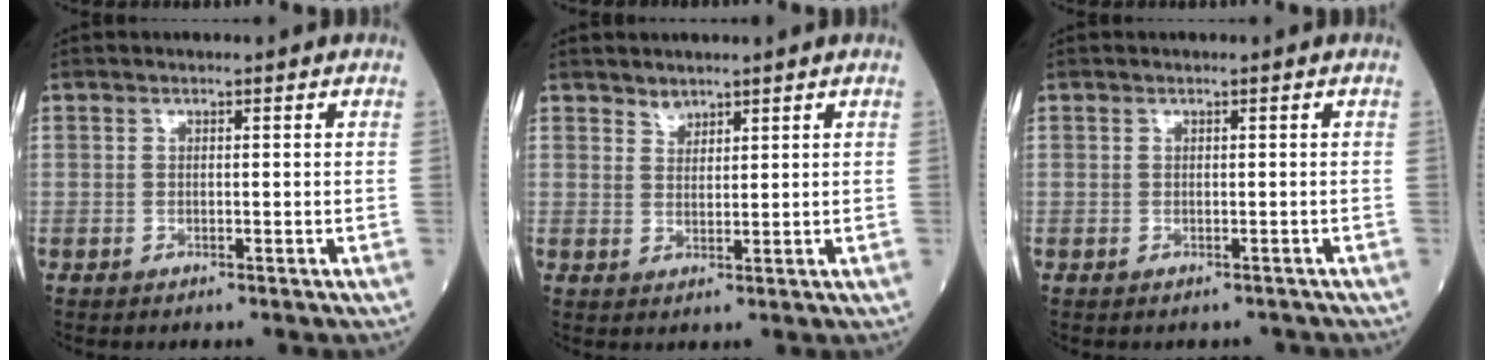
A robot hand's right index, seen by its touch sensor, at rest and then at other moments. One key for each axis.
{"total": 1.7, "fx": 1.6, "fy": 0.6, "fz": 0.2, "tx": -0.003, "ty": -0.005, "tz": 0.029}
{"total": 0.8, "fx": -0.7, "fy": 0.5, "fz": 0.0, "tx": 0.000, "ty": 0.000, "tz": -0.009}